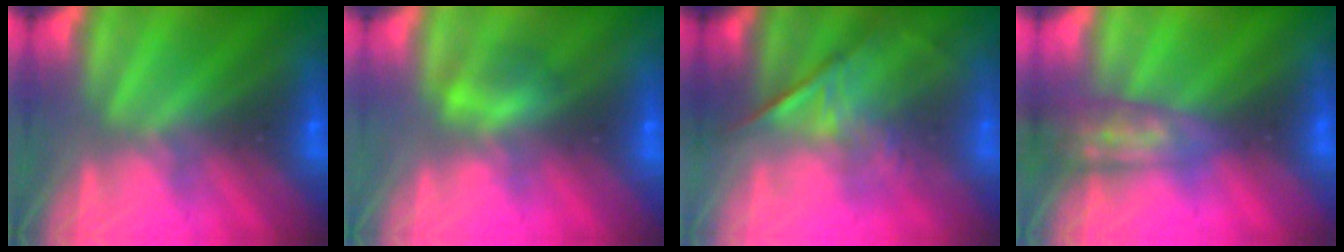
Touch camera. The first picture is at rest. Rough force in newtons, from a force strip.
{"total": 2.2}
{"total": 1.3}
{"total": 2.7}